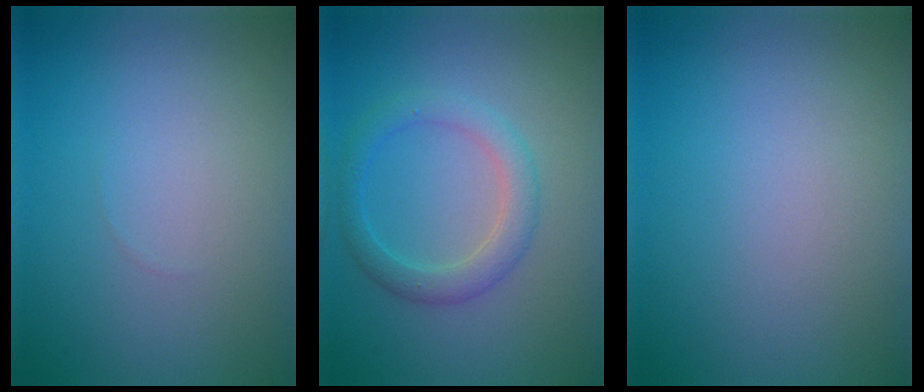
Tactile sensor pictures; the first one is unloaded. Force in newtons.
{"total": 2.8, "press": 2.8, "slide": 0.0}
{"total": 0.0}